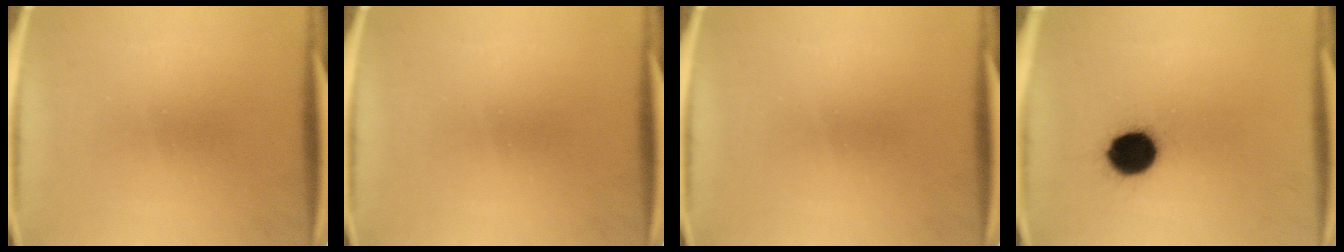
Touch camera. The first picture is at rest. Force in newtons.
{"total": 0.0}
{"total": 0.0}
{"total": 11.1}